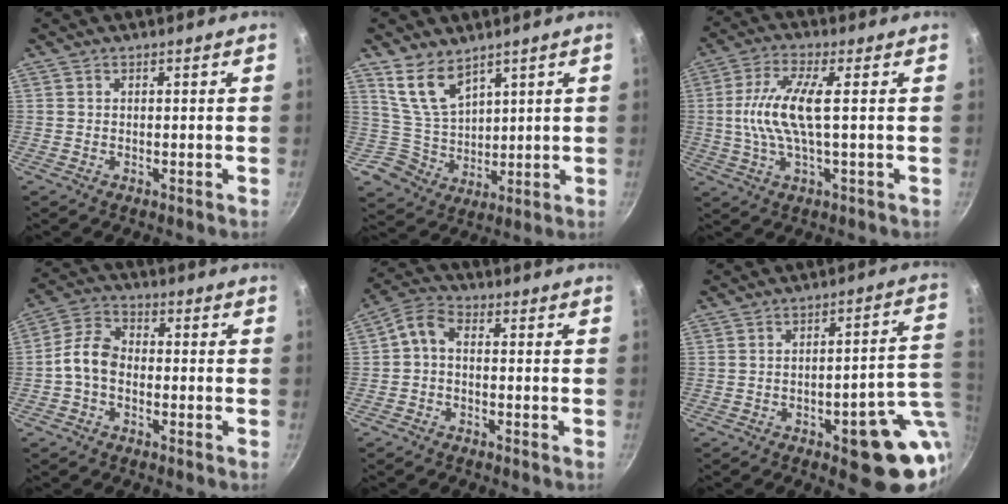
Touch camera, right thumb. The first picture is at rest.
{"total": 8.4, "force": [5.6, 5.4, 3.3], "torque": [-0.039, -0.042, 0.123]}
{"total": 10.0, "force": [0.4, 2.6, 9.7], "torque": [-0.210, 0.009, 0.006]}
{"total": 6.9, "force": [-1.6, 4.5, 4.9], "torque": [-0.092, 0.033, -0.046]}
{"total": 3.4, "force": [-0.9, 2.4, 2.2], "torque": [-0.052, 0.024, -0.027]}
{"total": 16.2, "force": [-4.5, 5.8, 14.5], "torque": [-0.127, 0.025, -0.053]}